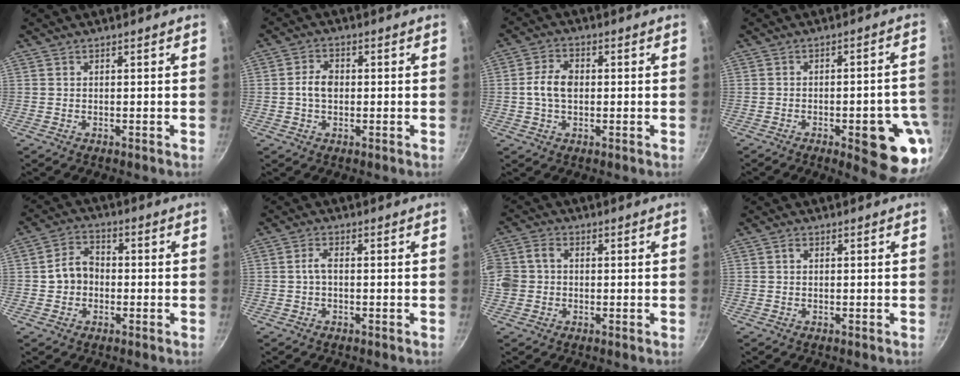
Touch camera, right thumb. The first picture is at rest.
{"total": 4.4, "force": [-0.1, 3.1, 3.2], "torque": [-0.049, 0.013, -0.007]}
{"total": 6.2, "force": [0.0, 4.1, 4.7], "torque": [-0.083, 0.017, -0.007]}
{"total": 14.2, "force": [-5.2, 4.7, 12.3], "torque": [-0.107, 0.023, -0.060]}
{"total": 6.3, "force": [-0.7, 5.1, 3.6], "torque": [-0.034, 0.020, -0.020]}
{"total": 2.2, "force": [-0.3, 1.1, 1.9], "torque": [-0.043, 0.011, -0.007]}
{"total": 7.3, "force": [0.1, 6.1, 4.0], "torque": [-0.085, 0.019, -0.010]}
{"total": 1.0, "force": [0.3, 0.7, 0.7], "torque": [-0.011, 0.006, 0.003]}